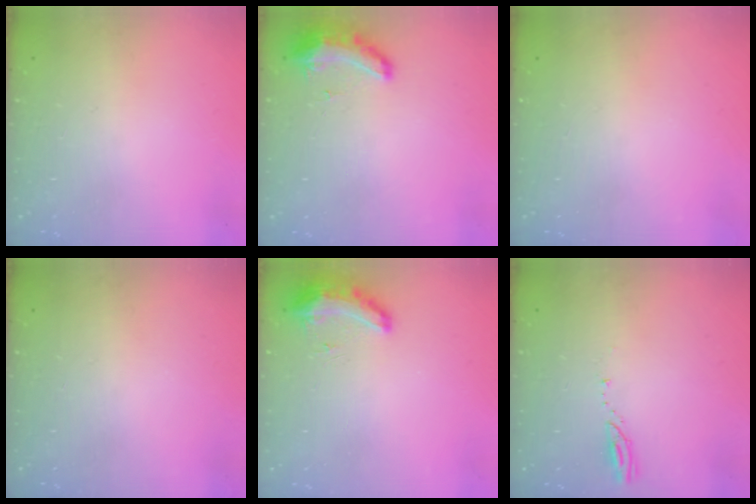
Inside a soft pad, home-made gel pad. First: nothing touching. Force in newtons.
{"total": 9.0, "press": 8.7, "slide": 2.3}
{"total": 0.0}
{"total": 0.0}
{"total": 17.3, "press": 10.6, "slide": 13.6}
{"total": 3.3, "press": 3.3, "slide": 0.3}